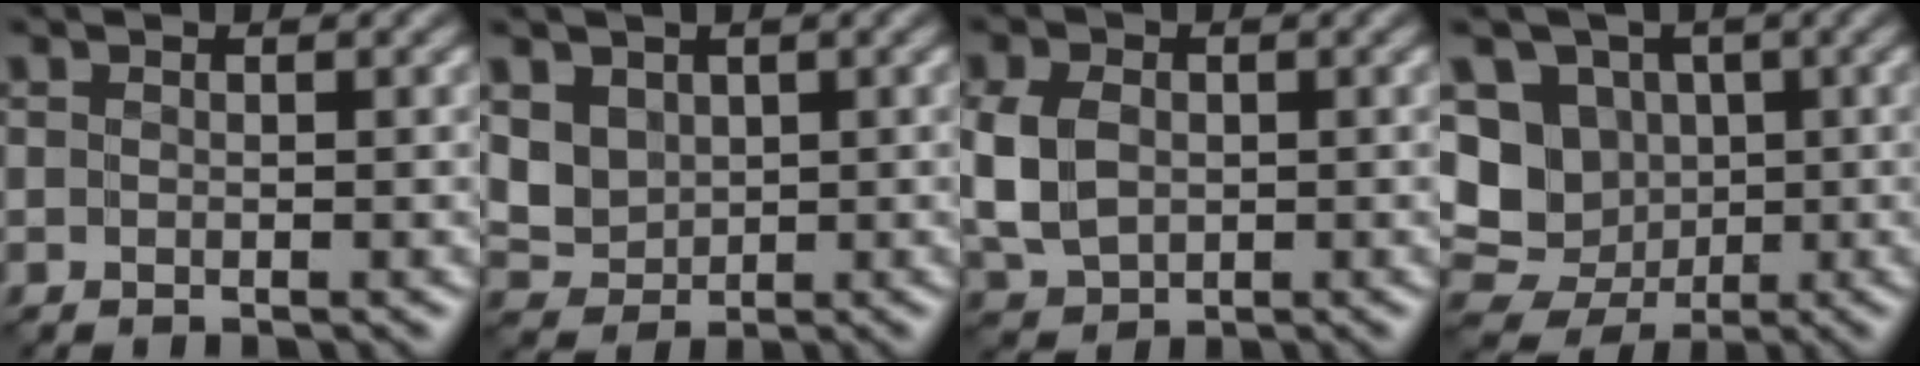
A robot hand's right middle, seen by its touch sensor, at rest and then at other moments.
{"total": 2.5, "force": [1.2, 2.1, 0.9], "torque": [-0.029, -0.009, 0.031]}
{"total": 4.5, "force": [0.3, 3.5, 2.9], "torque": [-0.076, 0.002, 0.006]}
{"total": 7.7, "force": [0.6, 7.0, 3.2], "torque": [-0.035, 0.008, -0.023]}